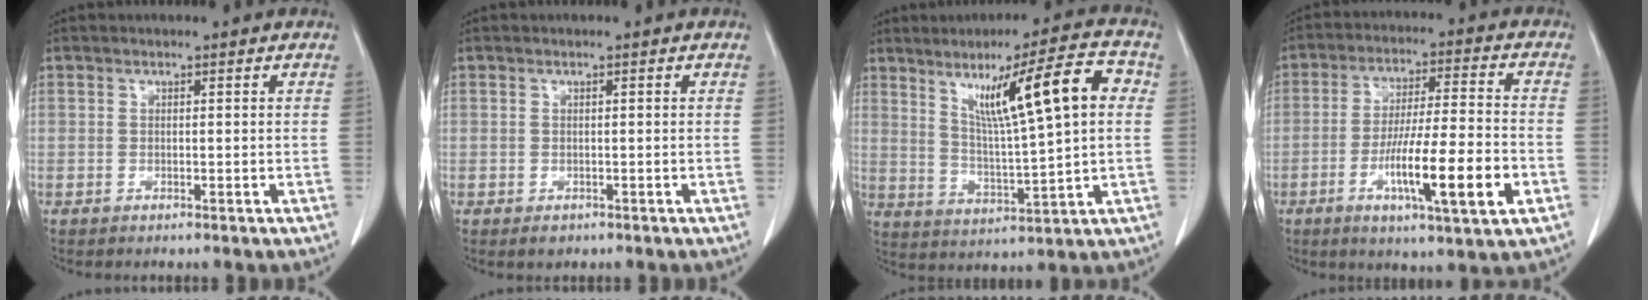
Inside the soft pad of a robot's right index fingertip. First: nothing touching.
{"total": 1.2, "force": [-0.7, 0.9, 0.5], "torque": [-0.007, 0.001, -0.004]}
{"total": 14.2, "force": [4.5, 0.9, 13.4], "torque": [-0.213, 0.014, 0.076]}
{"total": 14.6, "force": [-4.9, 1.1, 13.7], "torque": [-0.236, -0.011, -0.080]}